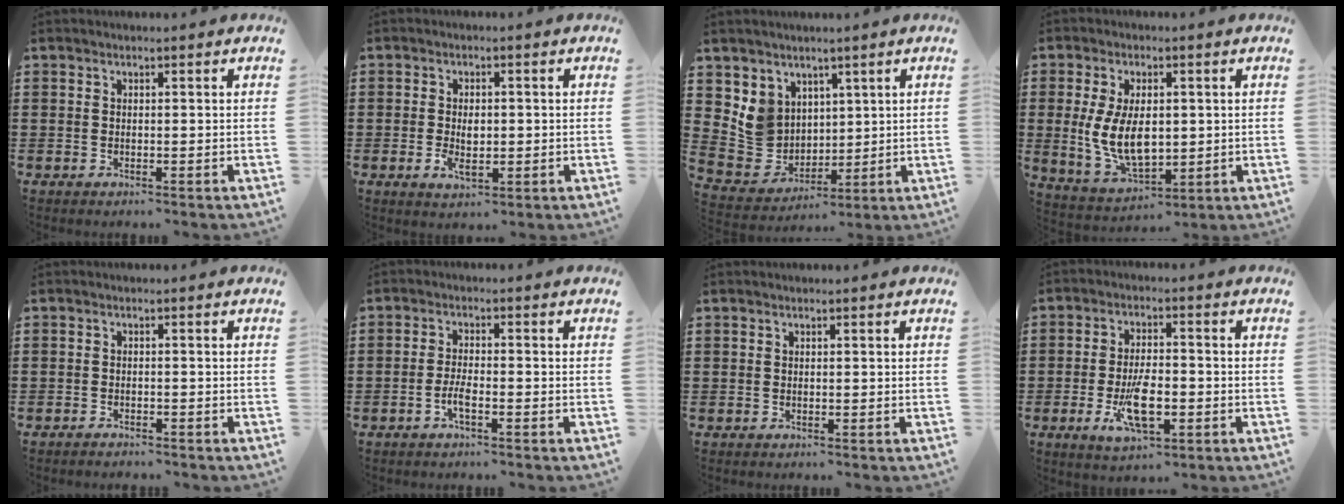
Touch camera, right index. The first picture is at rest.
{"total": 3.5, "force": [-0.4, 1.8, 3.0], "torque": [-0.051, -0.003, -0.008]}
{"total": 7.5, "force": [2.8, 6.8, 1.7], "torque": [-0.070, 0.001, 0.061]}
{"total": 9.2, "force": [0.4, 5.2, 7.6], "torque": [-0.162, 0.002, 0.003]}
{"total": 1.2, "force": [-1.2, 0.1, -0.1], "torque": [-0.003, 0.003, -0.025]}
{"total": 3.0, "force": [-1.4, 0.5, 2.6], "torque": [-0.061, -0.007, -0.028]}
{"total": 0.0}
{"total": 7.9, "force": [-2.5, 3.0, 6.9], "torque": [-0.146, -0.012, -0.044]}